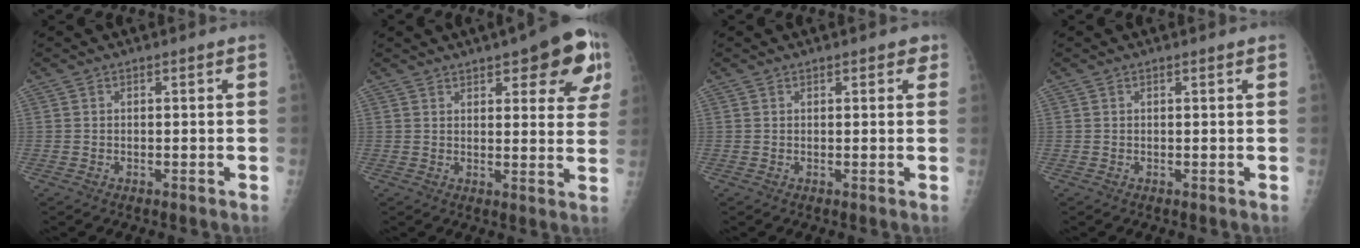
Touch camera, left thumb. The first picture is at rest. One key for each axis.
{"total": 13.7, "fx": 6.9, "fy": 4.8, "fz": 10.8, "tx": -0.096, "ty": -0.019, "tz": 0.081}
{"total": 2.0, "fx": 1.2, "fy": 1.0, "fz": 1.2, "tx": 0.001, "ty": -0.002, "tz": 0.011}
{"total": 0.6, "fx": 0.4, "fy": 0.1, "fz": 0.4, "tx": -0.005, "ty": 0.000, "tz": 0.004}